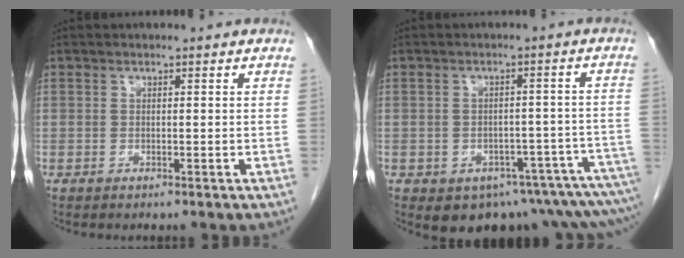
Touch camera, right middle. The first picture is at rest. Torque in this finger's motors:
{"motor_torque": [1.07, -1.07, 0.12, 0.07]}